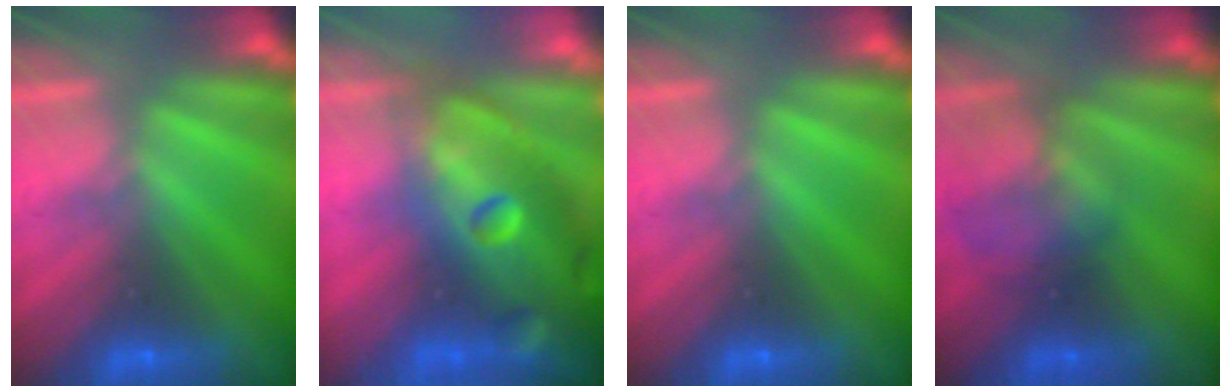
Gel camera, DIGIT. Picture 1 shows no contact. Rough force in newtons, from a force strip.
{"total": 7.6}
{"total": 0.0}
{"total": 2.3}